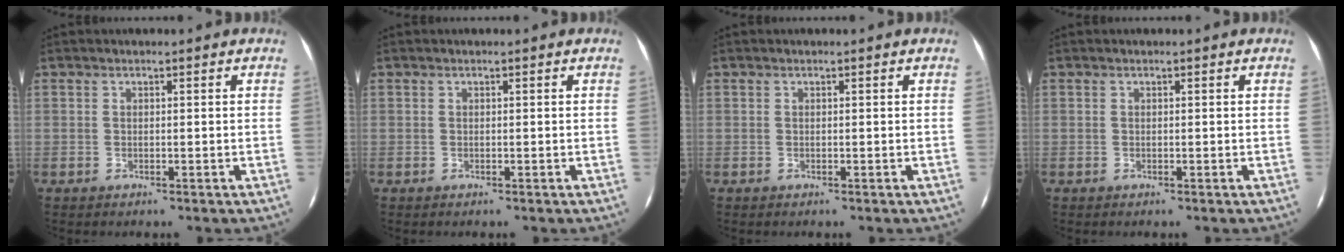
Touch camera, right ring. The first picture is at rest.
{"total": 0.0}
{"total": 0.0}
{"total": 0.0}